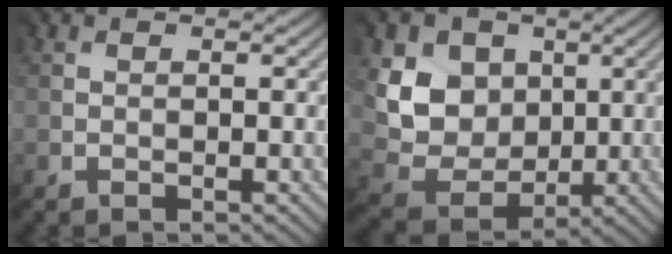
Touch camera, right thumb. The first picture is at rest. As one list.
[{"total": 8.2, "force": [2.6, 7.0, 3.3], "torque": [-0.099, -0.009, 0.038]}]